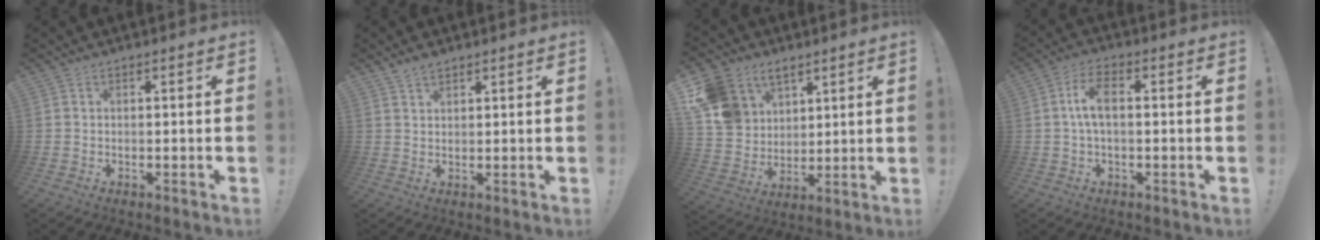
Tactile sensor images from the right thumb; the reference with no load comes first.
{"total": 2.7, "force": [2.3, 1.0, 1.0], "torque": [-0.015, -0.014, 0.042]}
{"total": 14.1, "force": [8.5, 10.4, 4.5], "torque": [-0.087, -0.045, 0.173]}
{"total": 6.7, "force": [0.4, 3.1, 5.9], "torque": [-0.119, 0.007, 0.008]}